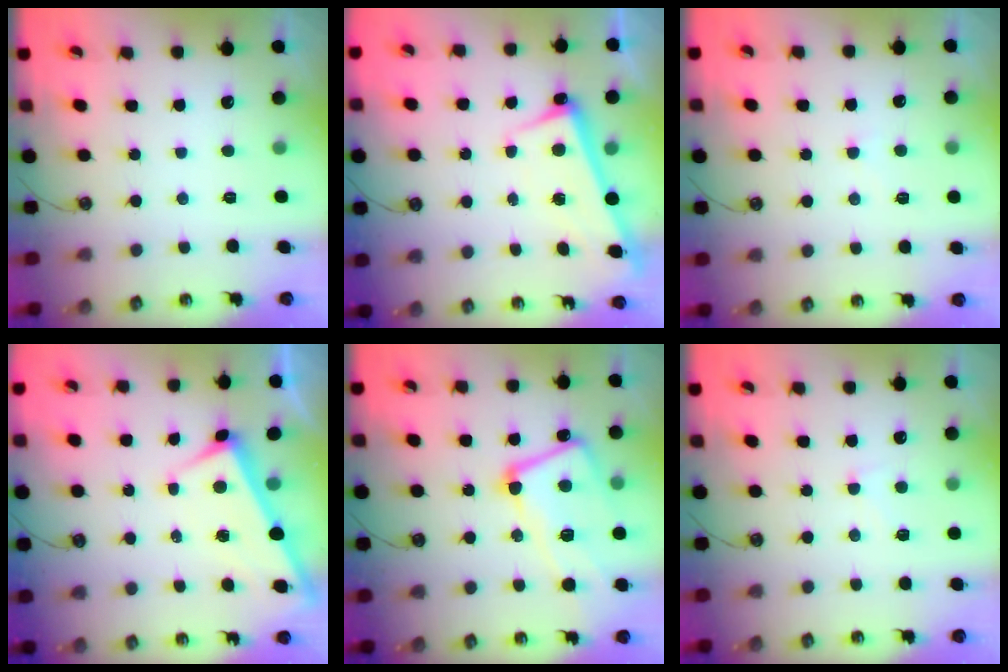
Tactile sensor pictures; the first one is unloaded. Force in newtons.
{"total": 2.5, "press": 2.4, "slide": 0.9}
{"total": 4.3, "press": 4.2, "slide": 0.5}
{"total": 3.1, "press": 3.1, "slide": 0.0}
{"total": 12.0, "press": 11.8, "slide": 2.1}
{"total": 1.3, "press": 1.0, "slide": 0.9}